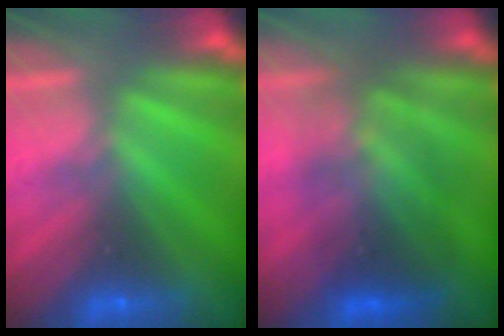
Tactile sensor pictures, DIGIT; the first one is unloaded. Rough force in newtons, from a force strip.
{"total": 3.7}